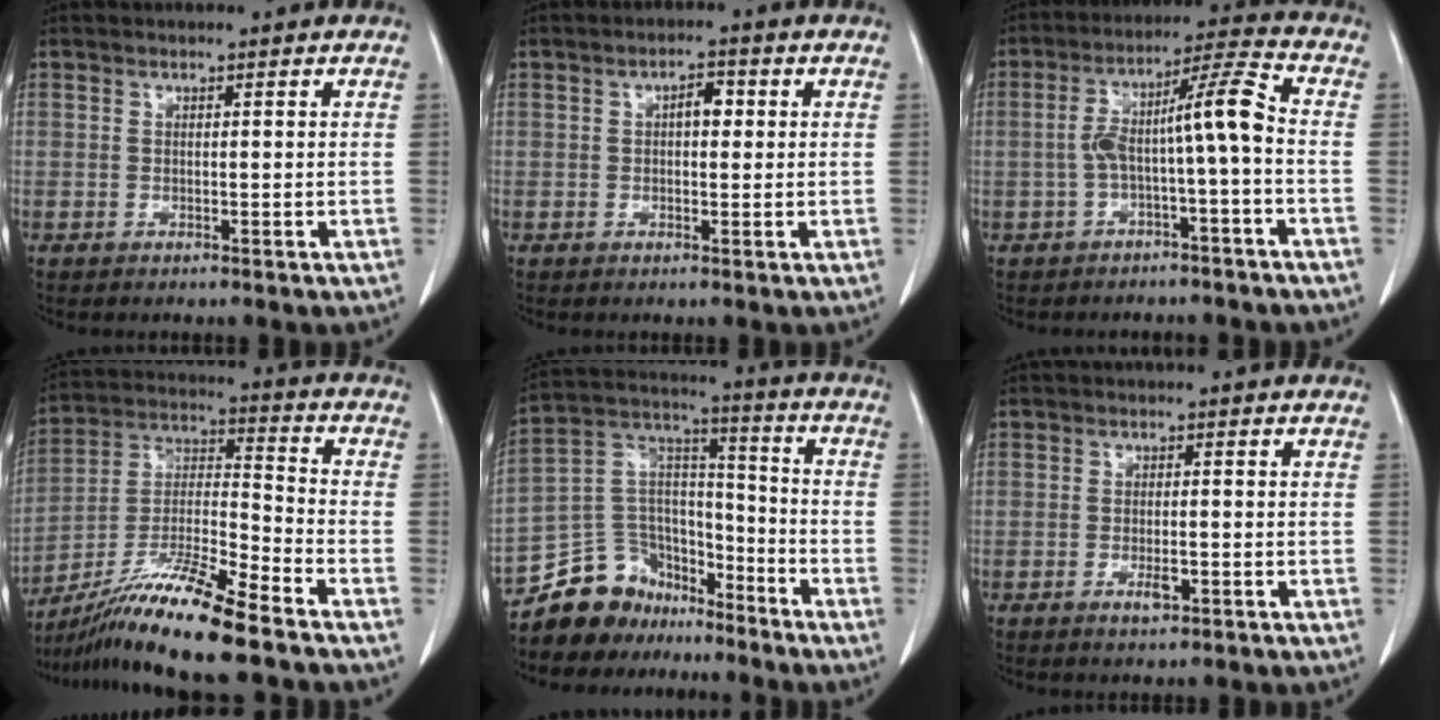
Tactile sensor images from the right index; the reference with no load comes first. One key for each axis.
{"total": 2.8, "fx": 0.5, "fy": 1.3, "fz": 2.4, "tx": -0.036, "ty": 0.010, "tz": 0.005}
{"total": 8.7, "fx": -1.5, "fy": 0.1, "fz": 8.6, "tx": -0.148, "ty": 0.038, "tz": -0.026}
{"total": 15.1, "fx": -11.5, "fy": -0.3, "fz": 9.7, "tx": -0.187, "ty": -0.012, "tz": -0.208}
{"total": 13.1, "fx": -10.6, "fy": 7.5, "fz": 1.9, "tx": -0.041, "ty": 0.082, "tz": -0.187}
{"total": 2.4, "fx": -1.1, "fy": 0.8, "fz": 1.9, "tx": -0.032, "ty": 0.000, "tz": -0.015}